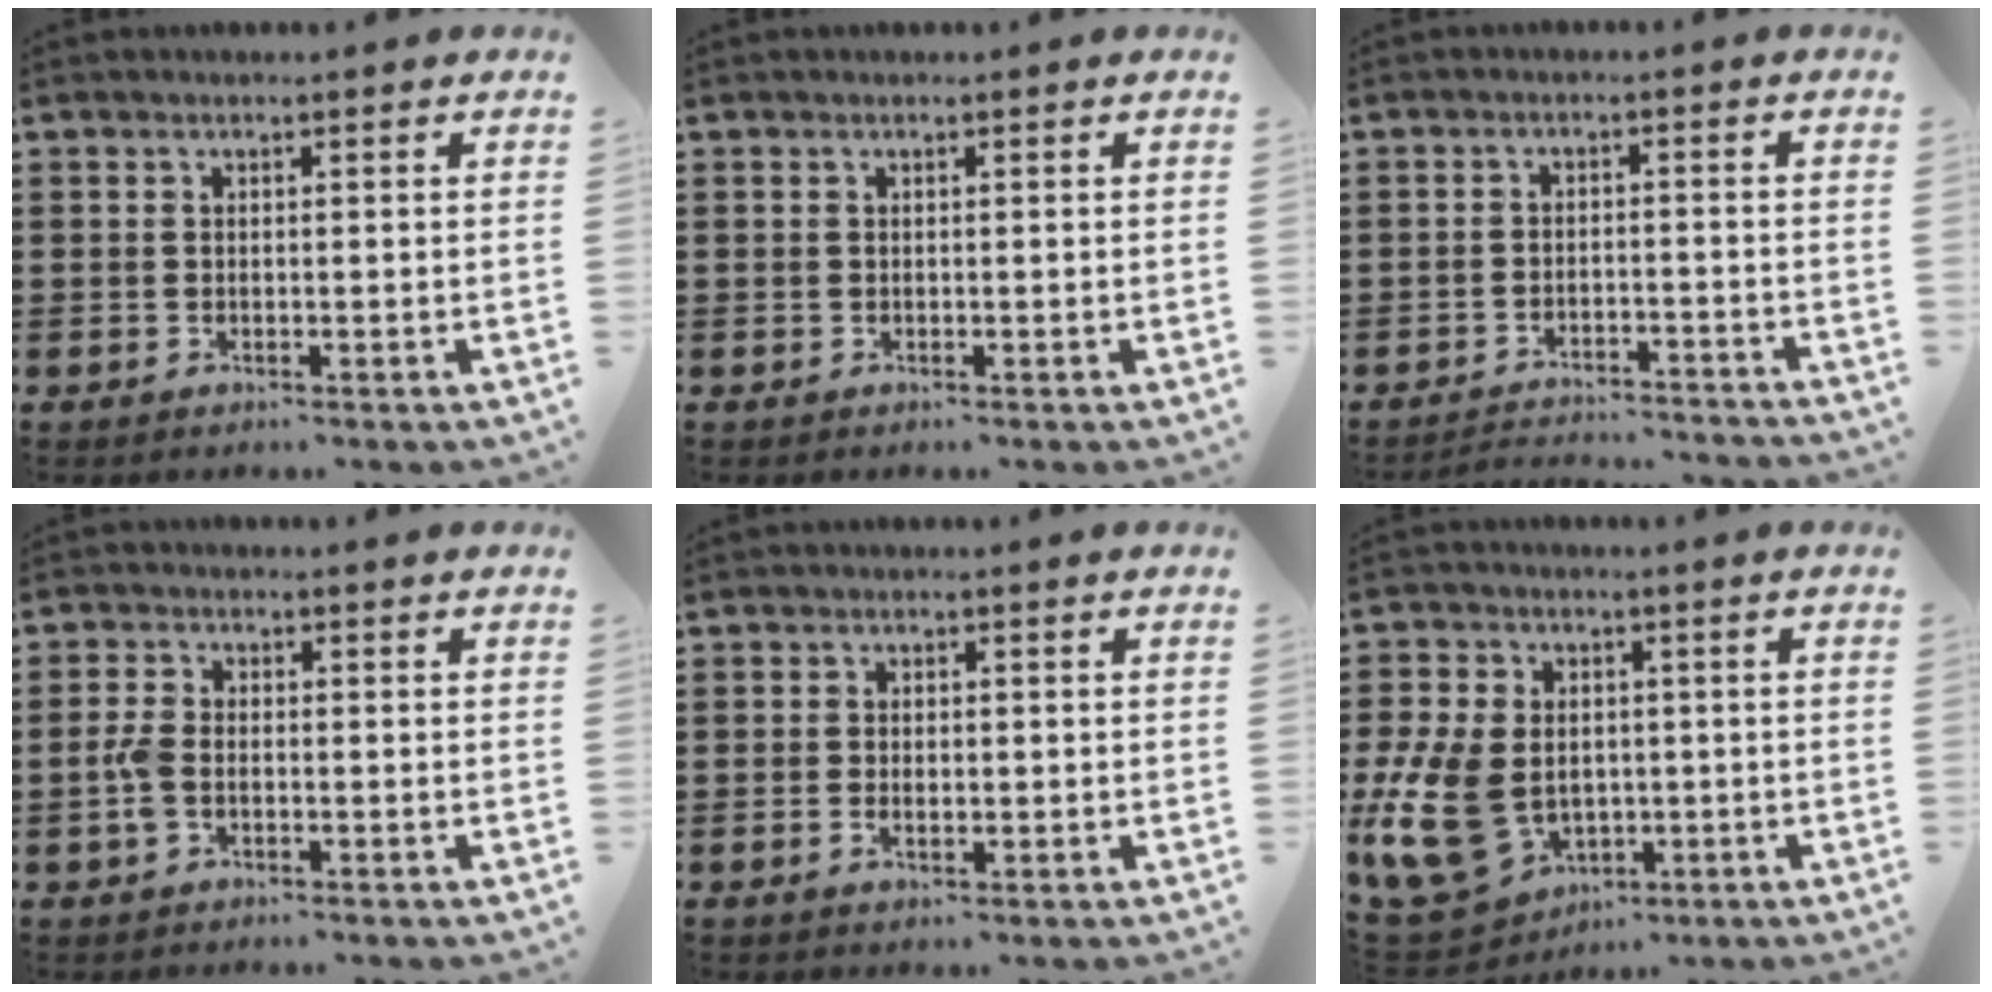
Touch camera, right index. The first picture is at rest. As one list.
[{"total": 0.0}, {"total": 2.9, "force": [-2.9, 0.0, 0.1], "torque": [-0.007, 0.002, -0.061]}, {"total": 3.8, "force": [-1.1, 2.1, 3.0], "torque": [-0.083, -0.005, -0.027]}, {"total": 1.8, "force": [-0.5, 0.9, 1.4], "torque": [-0.026, 0.003, -0.010]}, {"total": 13.8, "force": [-2.3, 9.9, 9.3], "torque": [-0.247, 0.002, -0.042]}]